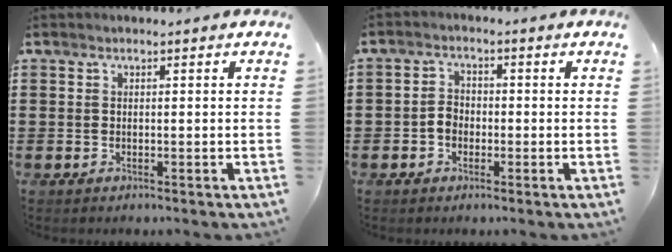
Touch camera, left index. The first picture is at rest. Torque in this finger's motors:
{"motor_torque": [0.39, 0.32, 0.27, 0.02]}